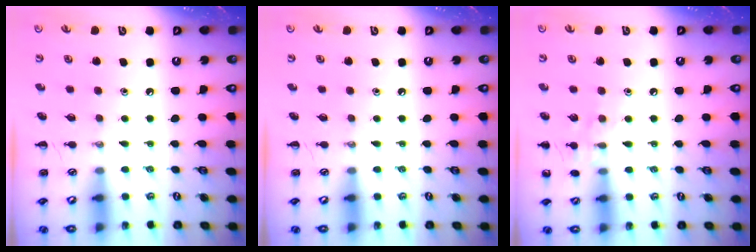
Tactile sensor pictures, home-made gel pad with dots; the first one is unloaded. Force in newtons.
{"total": 0.0}
{"total": 7.6, "press": 7.3, "slide": 2.1}